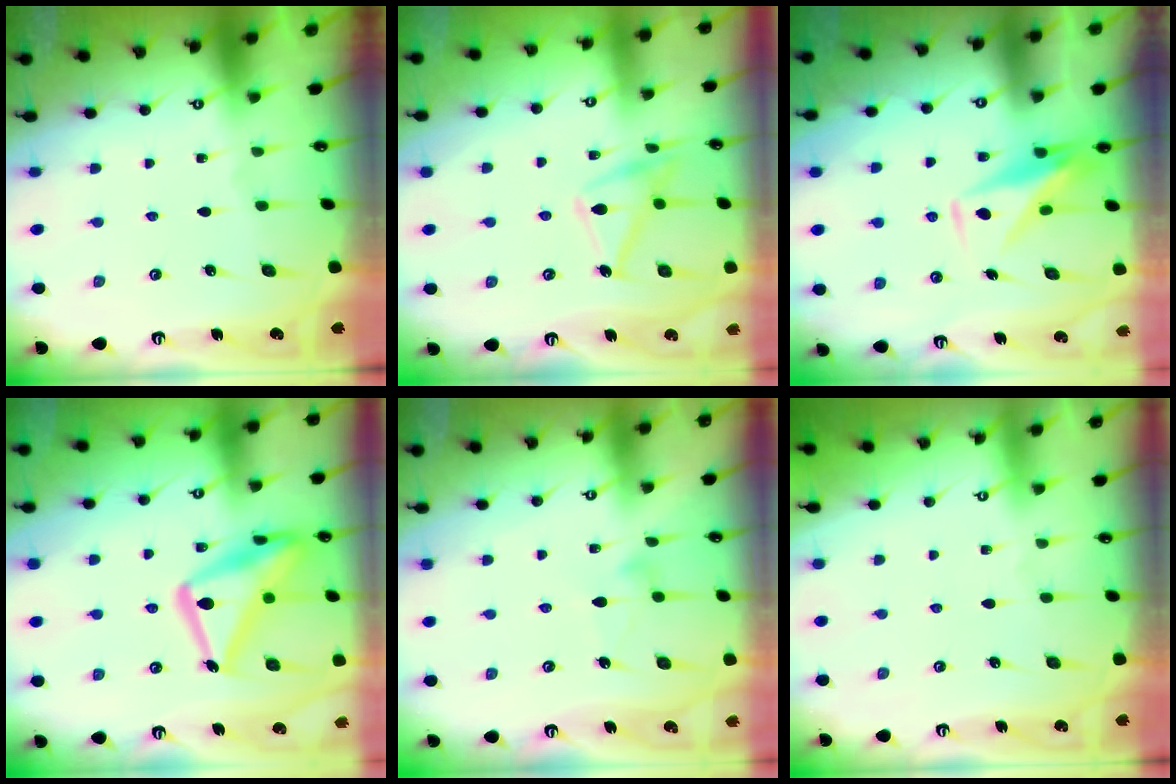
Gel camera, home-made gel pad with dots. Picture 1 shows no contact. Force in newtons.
{"total": 15.0, "press": 15.0, "slide": 0.4}
{"total": 8.1, "press": 8.1, "slide": 0.2}
{"total": 21.7, "press": 21.7, "slide": 1.6}
{"total": 6.4, "press": 6.4, "slide": 0.4}
{"total": 3.9, "press": 3.9, "slide": 0.1}